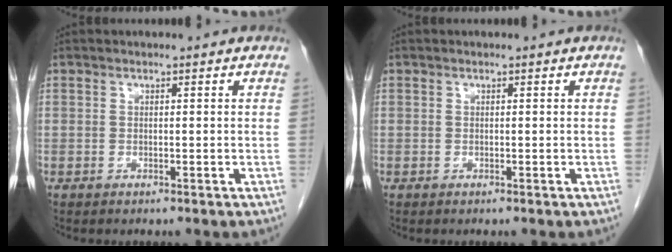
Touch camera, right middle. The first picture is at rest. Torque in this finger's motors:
{"motor_torque": [-0.04, -0.04, 0.00, 0.00]}